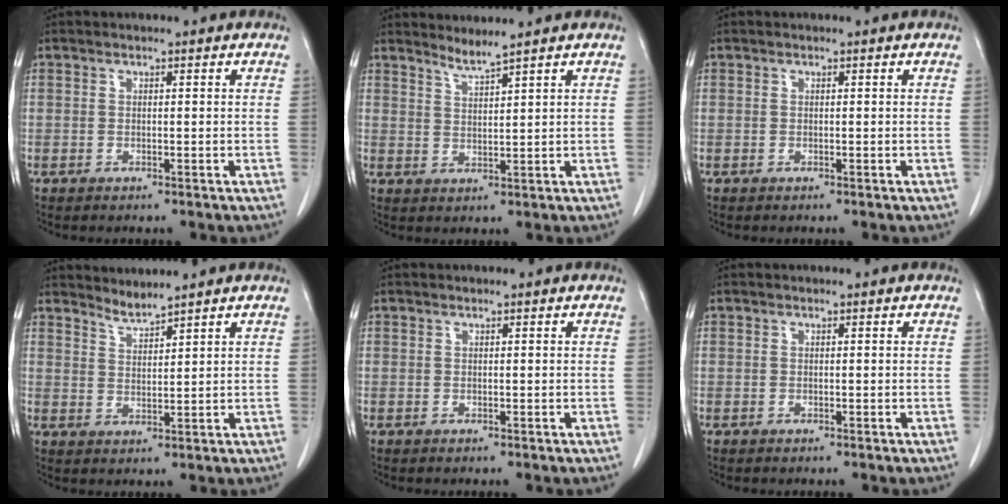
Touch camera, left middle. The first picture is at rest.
{"total": 2.5, "force": [2.2, -1.0, 0.5], "torque": [-0.014, -0.013, 0.047]}
{"total": 0.0}
{"total": 2.6, "force": [2.5, -0.7, 0.0], "torque": [-0.004, -0.010, 0.052]}
{"total": 0.0}
{"total": 0.0}